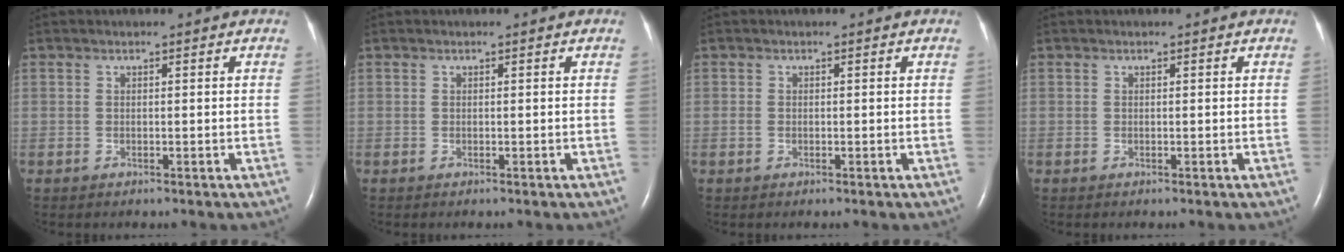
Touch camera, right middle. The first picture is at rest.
{"total": 0.0}
{"total": 0.6, "force": [-0.3, 0.4, 0.4], "torque": [-0.014, 0.000, -0.004]}
{"total": 0.0}